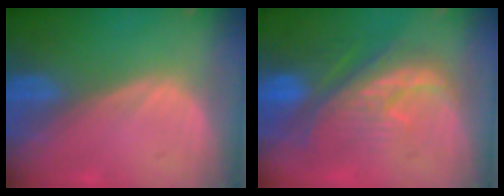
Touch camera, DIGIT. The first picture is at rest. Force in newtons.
{"total": 10.1, "press": 8.9, "slide": 4.7}